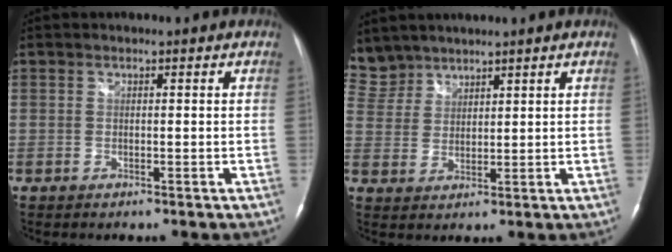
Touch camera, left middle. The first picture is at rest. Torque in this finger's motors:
{"motor_torque": [0.10, -0.08, 0.01, -0.01]}